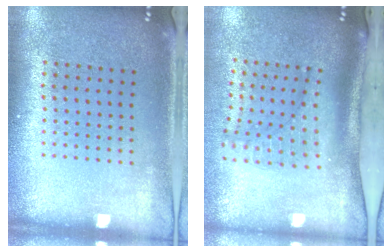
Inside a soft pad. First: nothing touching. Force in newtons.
{"total": 2.1, "press": 1.5, "slide": 1.5}